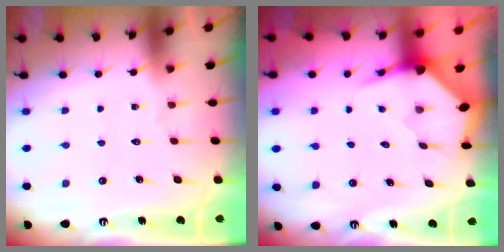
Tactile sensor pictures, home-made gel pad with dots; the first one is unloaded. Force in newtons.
{"total": 3.7, "press": 3.7, "slide": 0.4}